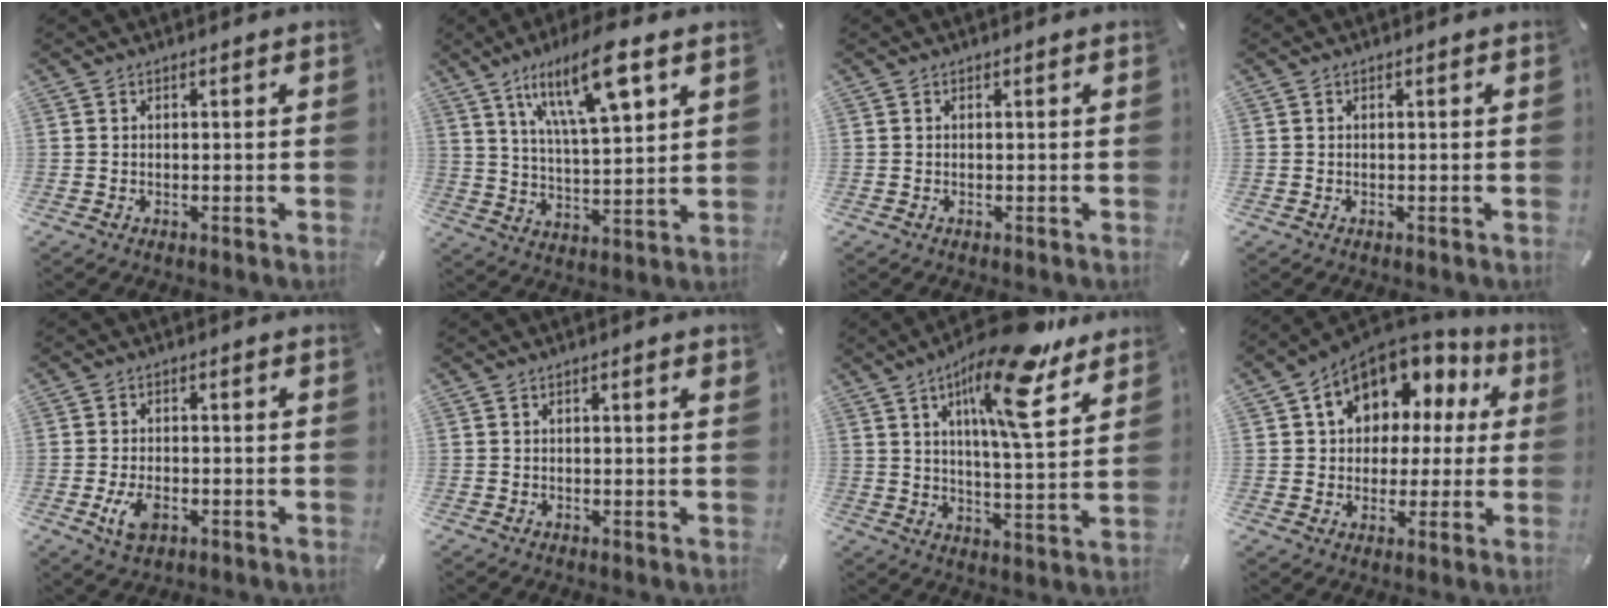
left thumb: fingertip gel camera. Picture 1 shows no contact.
{"total": 17.2, "force": [9.7, 5.5, 13.0], "torque": [-0.234, -0.030, 0.156]}
{"total": 0.0}
{"total": 0.0}
{"total": 5.6, "force": [-1.9, 3.2, 4.1], "torque": [-0.093, 0.001, -0.036]}
{"total": 1.3, "force": [0.3, 0.1, 1.3], "torque": [-0.024, -0.001, 0.004]}
{"total": 18.3, "force": [11.0, 5.2, 13.7], "torque": [-0.224, -0.052, 0.173]}
{"total": 12.1, "force": [5.4, 9.3, 5.6], "torque": [-0.102, -0.029, 0.104]}